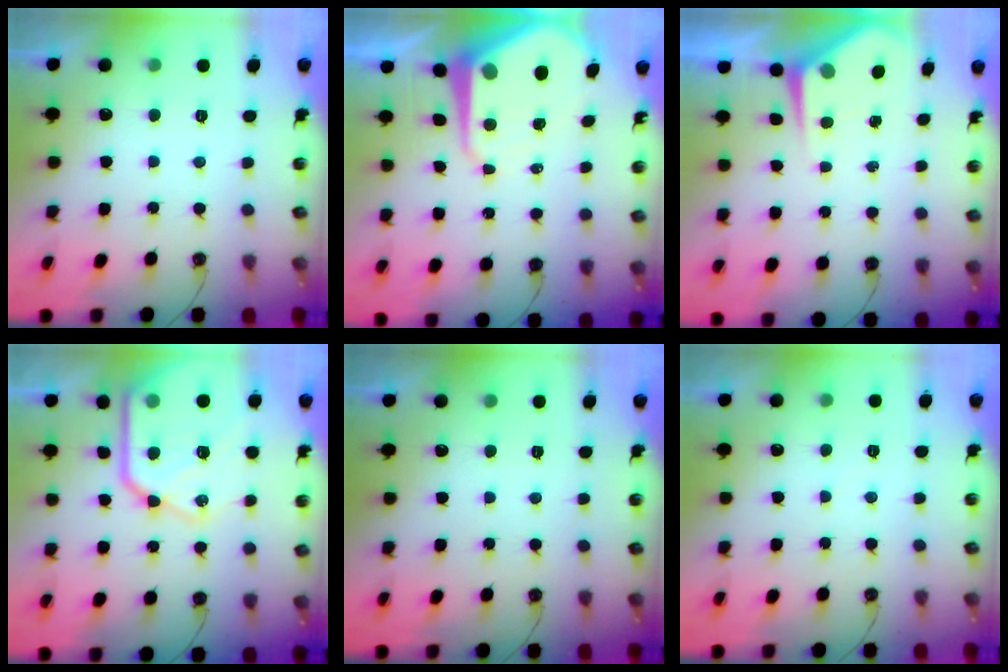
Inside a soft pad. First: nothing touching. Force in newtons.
{"total": 10.8, "press": 10.7, "slide": 1.0}
{"total": 4.4, "press": 4.3, "slide": 0.6}
{"total": 23.8, "press": 23.7, "slide": 2.1}
{"total": 0.0}
{"total": 1.2, "press": 1.2, "slide": 0.3}